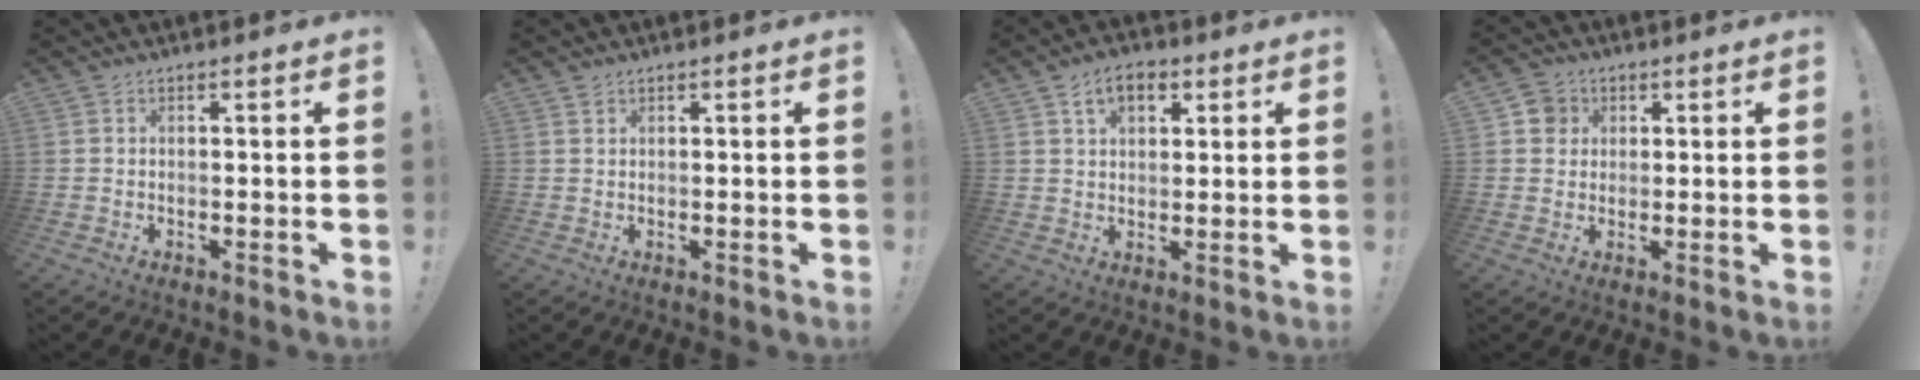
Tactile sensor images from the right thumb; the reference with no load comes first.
{"total": 0.9, "force": [0.8, 0.3, 0.2], "torque": [0.003, -0.006, 0.014]}
{"total": 7.5, "force": [3.5, 4.8, 4.6], "torque": [-0.073, 0.004, 0.064]}
{"total": 5.4, "force": [1.6, 5.0, 1.3], "torque": [-0.016, 0.004, 0.033]}